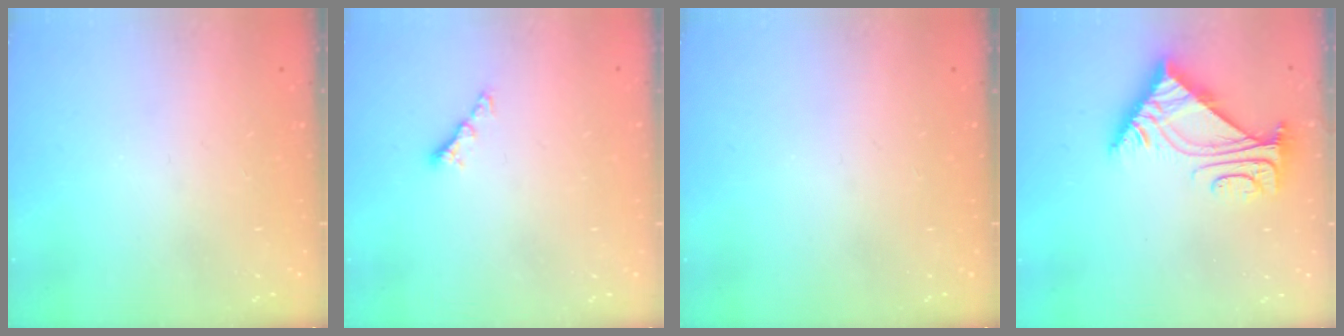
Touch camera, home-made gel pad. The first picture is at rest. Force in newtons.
{"total": 3.9, "press": 3.9, "slide": 0.6}
{"total": 0.0}
{"total": 5.9, "press": 5.8, "slide": 0.6}